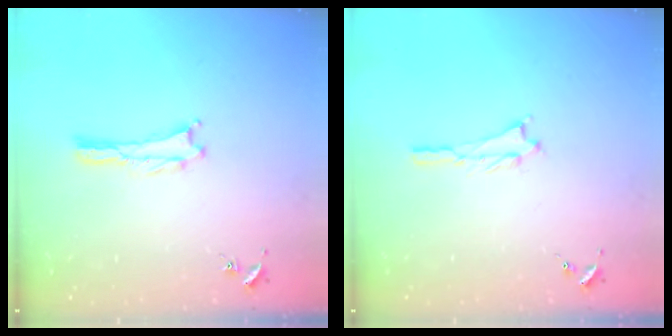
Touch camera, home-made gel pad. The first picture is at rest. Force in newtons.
{"total": 0.8, "press": 0.8, "slide": 0.2}